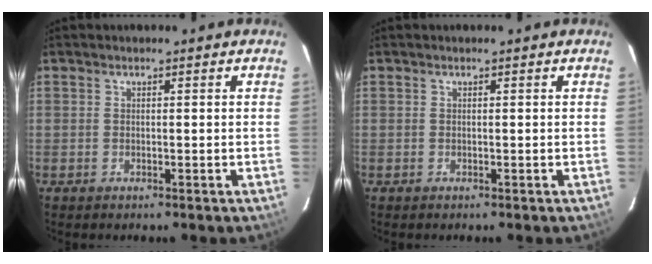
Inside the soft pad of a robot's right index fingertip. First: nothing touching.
{"total": 0.0}